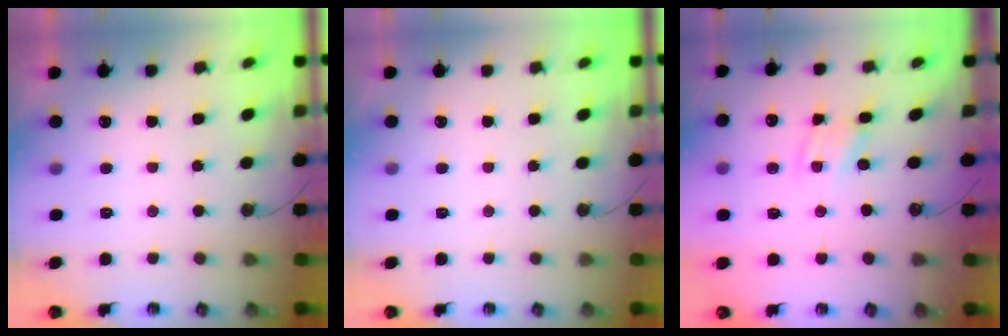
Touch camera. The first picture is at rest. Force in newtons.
{"total": 1.2, "press": 1.1, "slide": 0.3}
{"total": 2.6, "press": 2.6, "slide": 0.2}